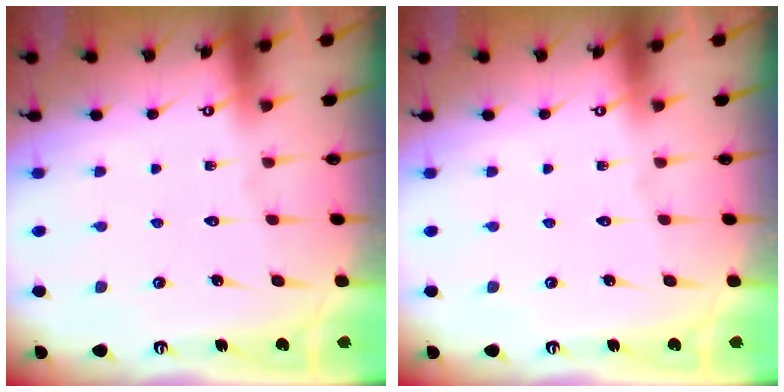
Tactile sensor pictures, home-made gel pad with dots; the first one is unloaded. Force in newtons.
{"total": 0.0}